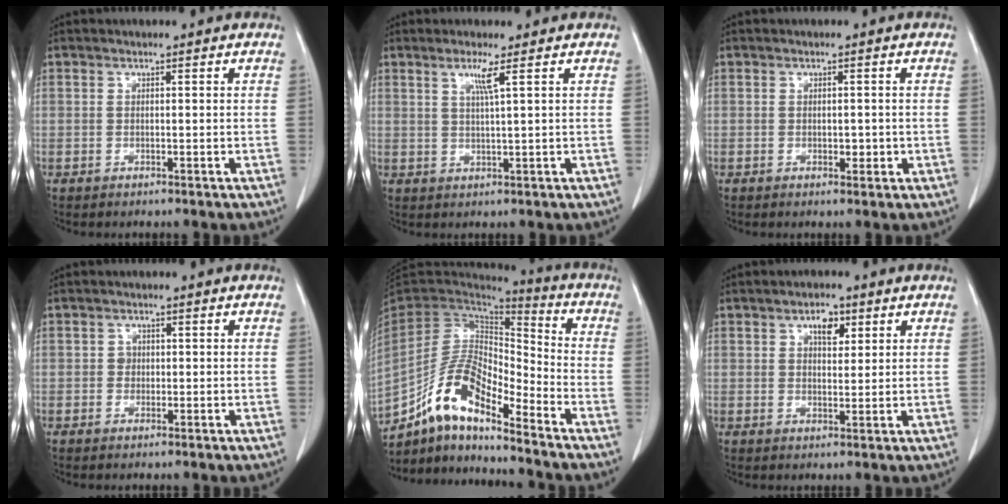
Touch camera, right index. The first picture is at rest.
{"total": 3.0, "force": [1.5, -0.8, 2.5], "torque": [-0.052, -0.004, 0.031]}
{"total": 1.5, "force": [-0.3, 1.0, 1.1], "torque": [-0.014, 0.000, -0.001]}
{"total": 1.2, "force": [-0.1, 1.1, 0.3], "torque": [-0.001, 0.004, -0.001]}
{"total": 12.8, "force": [-9.5, 3.3, 7.9], "torque": [-0.156, 0.023, -0.176]}
{"total": 3.5, "force": [1.8, 1.8, 2.4], "torque": [-0.038, 0.003, 0.029]}